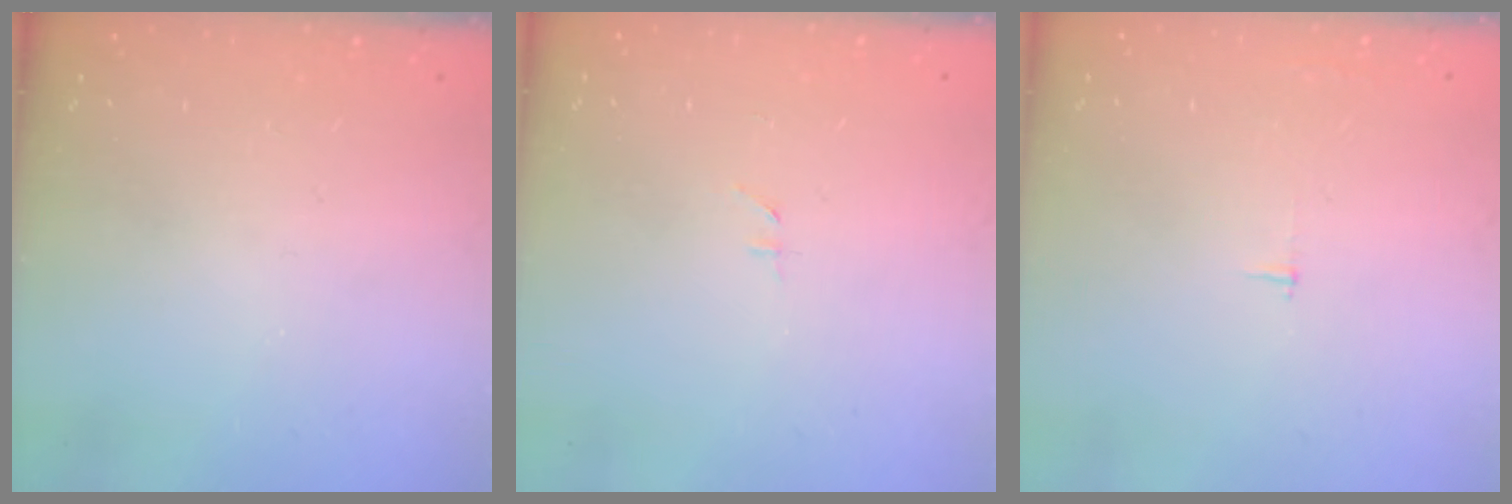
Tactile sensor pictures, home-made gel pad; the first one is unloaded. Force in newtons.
{"total": 4.5, "press": 3.7, "slide": 2.5}
{"total": 2.3, "press": 2.3, "slide": 0.2}